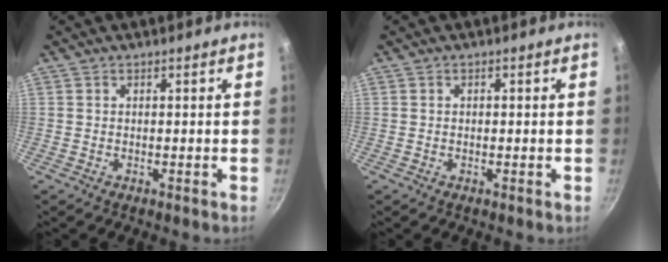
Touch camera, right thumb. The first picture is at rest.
{"total": 0.6, "force": [0.1, 0.4, 0.3], "torque": [-0.004, 0.004, 0.001]}